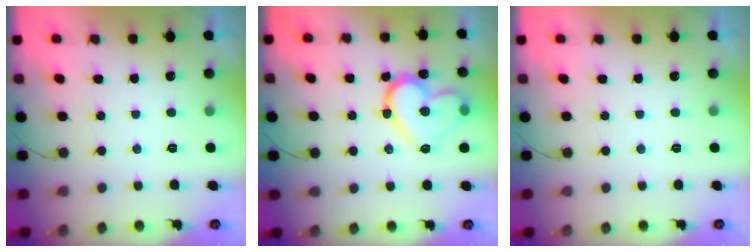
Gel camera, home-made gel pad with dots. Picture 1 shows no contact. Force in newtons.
{"total": 16.4, "press": 16.3, "slide": 1.9}
{"total": 0.0}